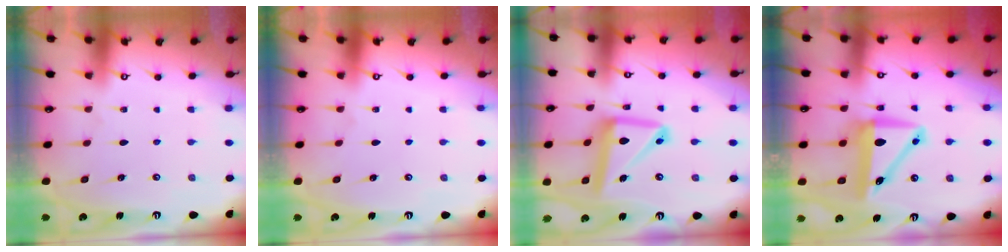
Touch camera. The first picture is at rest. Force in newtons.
{"total": 0.0}
{"total": 13.7, "press": 13.6, "slide": 1.3}
{"total": 8.8, "press": 8.6, "slide": 2.0}